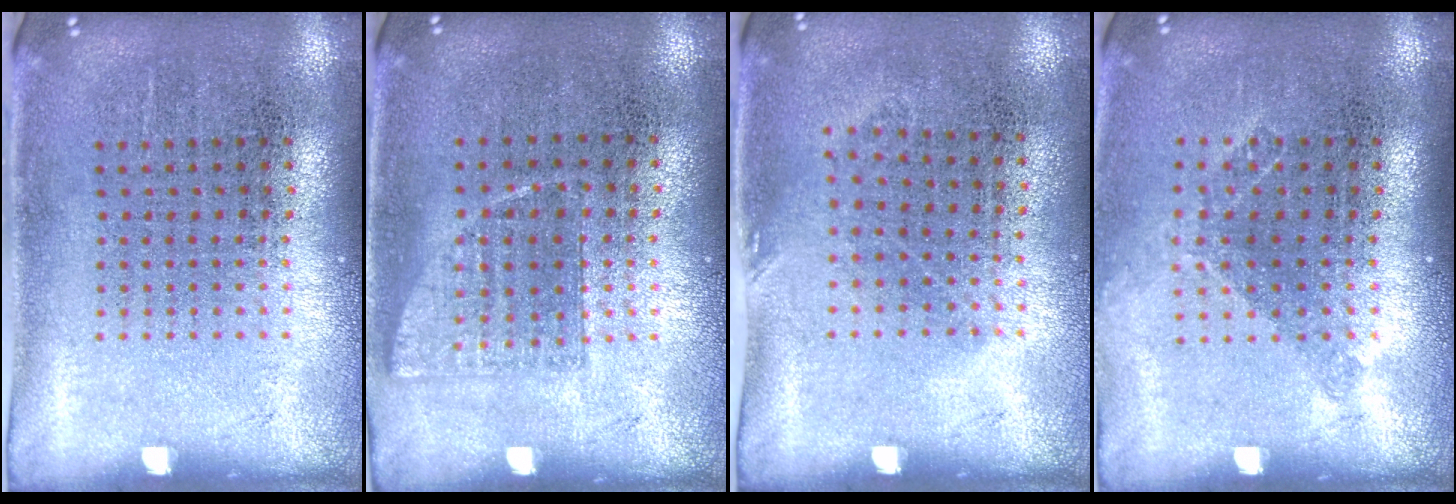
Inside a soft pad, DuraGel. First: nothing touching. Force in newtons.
{"total": 0.7, "press": 0.7, "slide": 0.2}
{"total": 0.9, "press": 0.6, "slide": 0.6}
{"total": 1.1, "press": 0.9, "slide": 0.6}